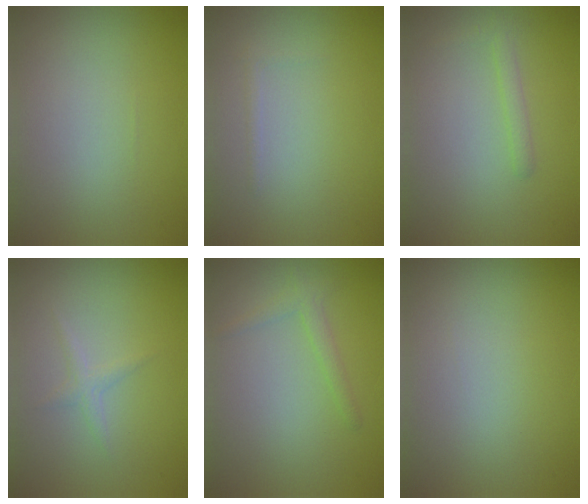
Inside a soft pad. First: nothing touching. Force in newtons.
{"total": 0.5, "press": 0.5, "slide": 0.0}
{"total": 1.1, "press": 1.1, "slide": 0.0}
{"total": 1.0, "press": 1.0, "slide": 0.1}
{"total": 1.4, "press": 1.4, "slide": 0.1}
{"total": 0.0}